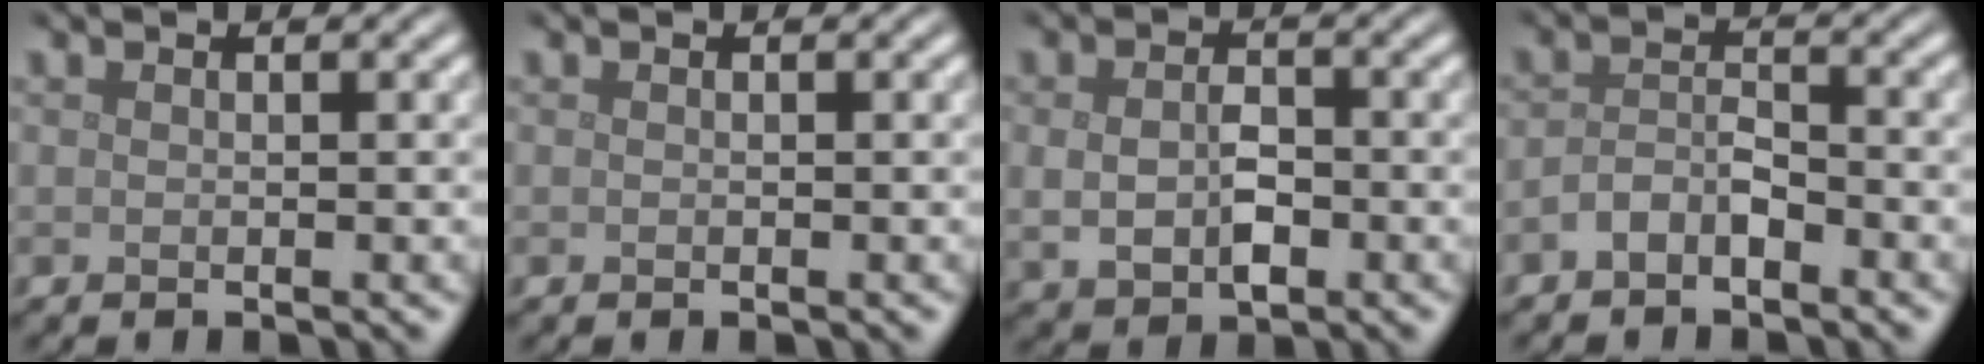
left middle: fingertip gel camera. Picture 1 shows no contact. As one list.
[{"total": 0.0}, {"total": 3.6, "force": [-0.4, 2.3, 2.7], "torque": [-0.058, -0.005, -0.003]}, {"total": 2.2, "force": [-1.4, 1.0, 1.3], "torque": [-0.026, 0.009, -0.031]}]